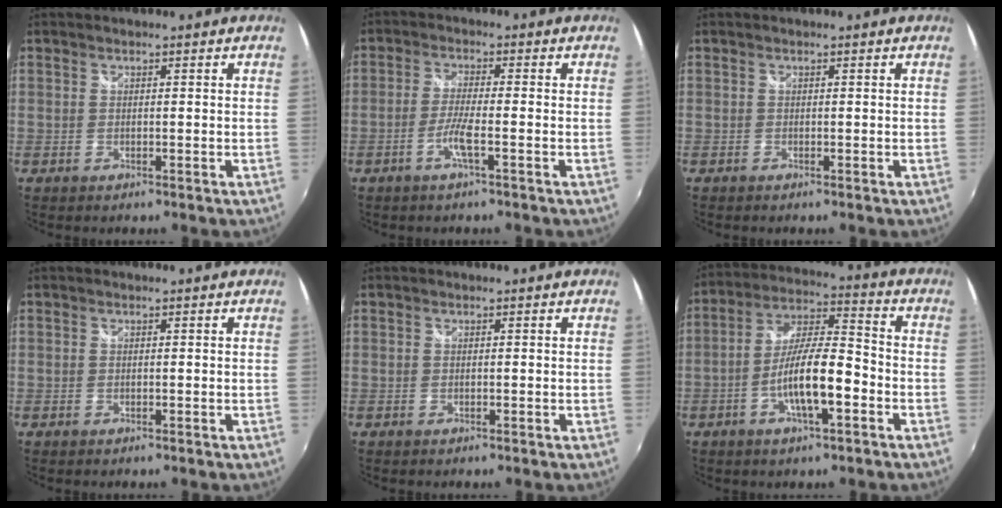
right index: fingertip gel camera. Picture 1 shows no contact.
{"total": 4.2, "force": [-2.0, -0.2, 3.7], "torque": [-0.082, -0.003, -0.041]}
{"total": 0.0}
{"total": 0.0}
{"total": 0.0}
{"total": 11.8, "force": [-4.3, 2.7, 10.7], "torque": [-0.205, 0.004, -0.076]}